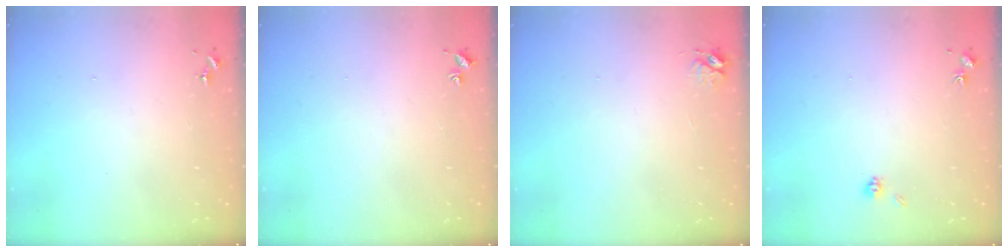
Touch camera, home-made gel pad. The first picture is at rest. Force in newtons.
{"total": 2.0, "press": 2.0, "slide": 0.2}
{"total": 3.9, "press": 3.9, "slide": 0.4}
{"total": 4.1, "press": 4.0, "slide": 1.1}